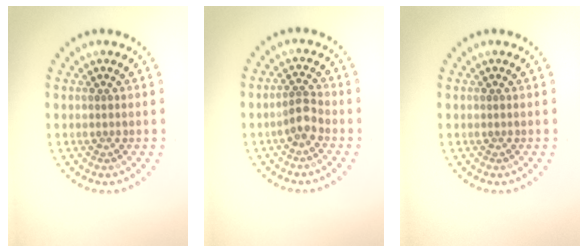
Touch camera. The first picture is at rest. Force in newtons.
{"total": 2.1, "press": 1.7, "slide": 1.1}
{"total": 0.0}